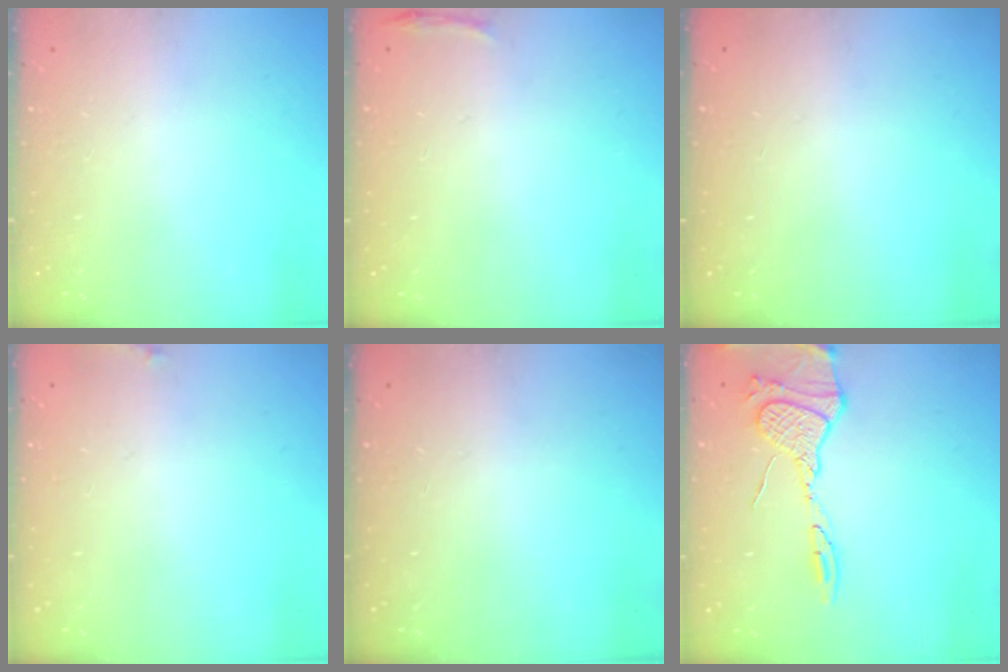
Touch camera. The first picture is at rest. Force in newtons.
{"total": 3.0, "press": 1.9, "slide": 2.3}
{"total": 0.0}
{"total": 5.6, "press": 5.3, "slide": 1.7}
{"total": 0.0}
{"total": 13.9, "press": 13.8, "slide": 1.3}